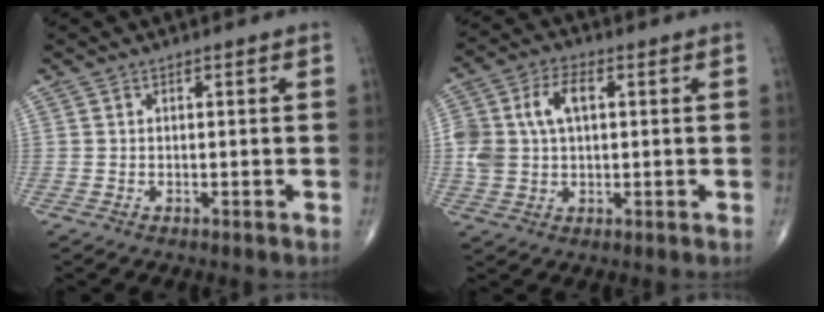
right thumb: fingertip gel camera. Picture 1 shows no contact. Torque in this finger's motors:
{"motor_torque": [1.10, 1.32, 0.74, -0.07, 0.09]}